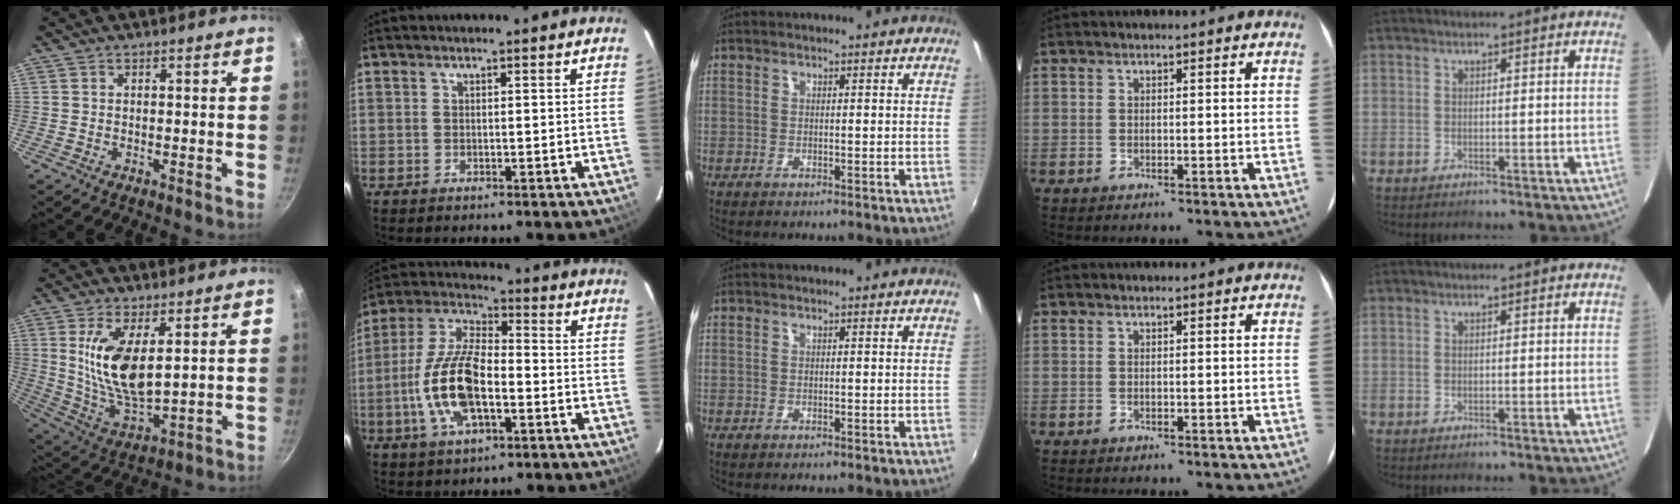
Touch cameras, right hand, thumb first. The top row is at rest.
{"thumb": {"total": 13.7, "force": [3.4, 5.9, 11.8], "torque": [-0.223, -0.033, 0.075]}, "index": {"total": 15.1, "force": [-4.0, 6.4, 13.1], "torque": [-0.279, 0.000, -0.077]}}